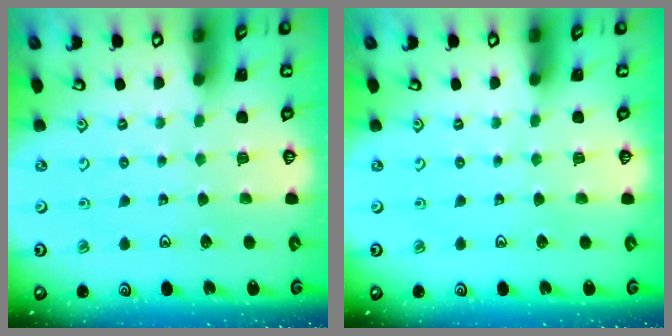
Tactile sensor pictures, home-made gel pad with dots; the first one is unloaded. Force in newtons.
{"total": 0.0}